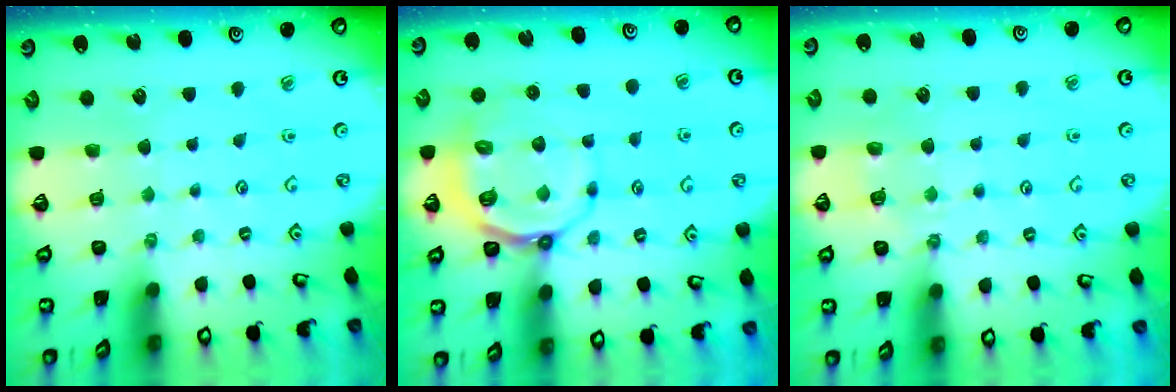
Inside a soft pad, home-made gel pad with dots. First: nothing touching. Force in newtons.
{"total": 8.8, "press": 8.3, "slide": 3.0}
{"total": 5.8, "press": 5.8, "slide": 0.1}